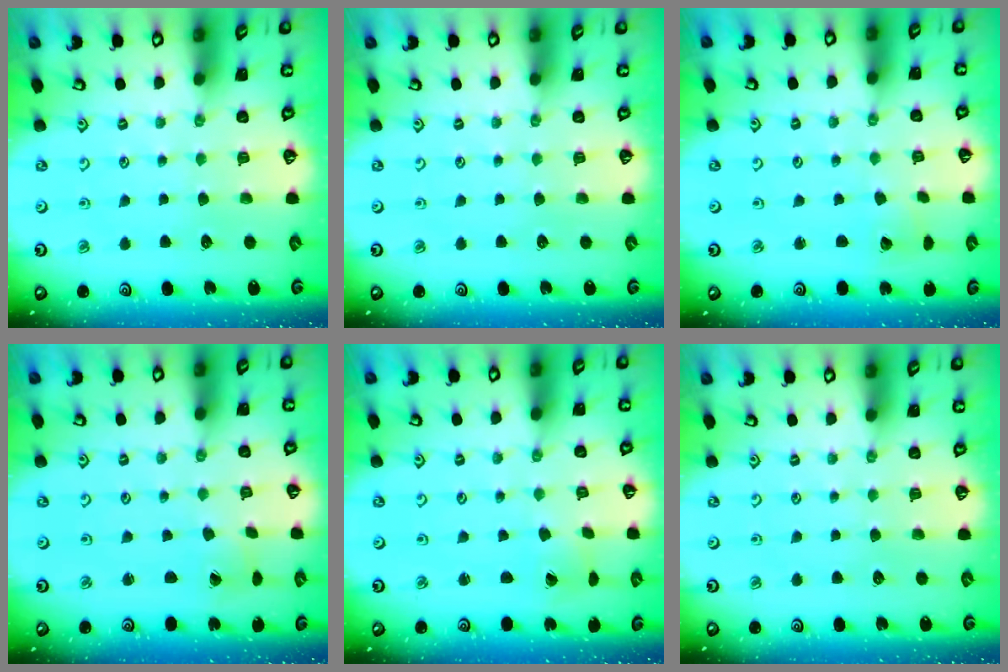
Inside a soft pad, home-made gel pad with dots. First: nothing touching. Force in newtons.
{"total": 0.0}
{"total": 2.0, "press": 2.0, "slide": 0.3}
{"total": 1.7, "press": 1.7, "slide": 0.1}
{"total": 1.4, "press": 1.4, "slide": 0.3}
{"total": 0.0}